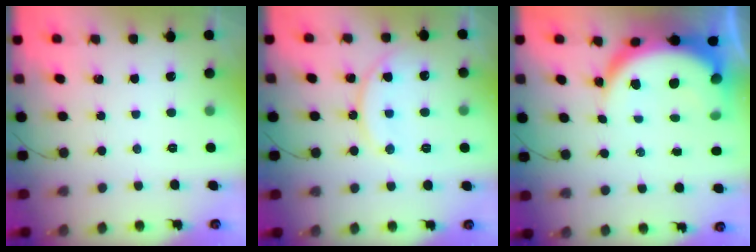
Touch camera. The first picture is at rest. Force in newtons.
{"total": 13.5, "press": 13.4, "slide": 1.1}
{"total": 10.4, "press": 10.3, "slide": 1.2}